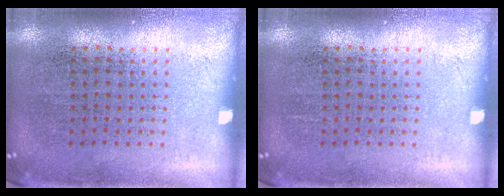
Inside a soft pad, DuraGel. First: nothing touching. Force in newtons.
{"total": 0.0}